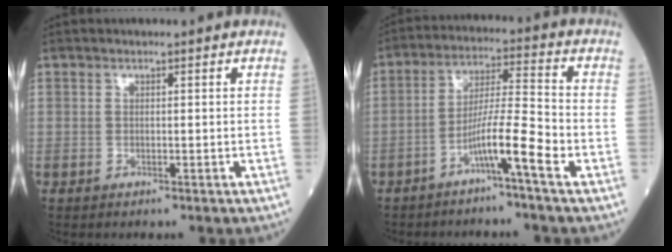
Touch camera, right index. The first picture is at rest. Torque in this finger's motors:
{"motor_torque": [0.04, -0.13, 0.16, 0.04]}